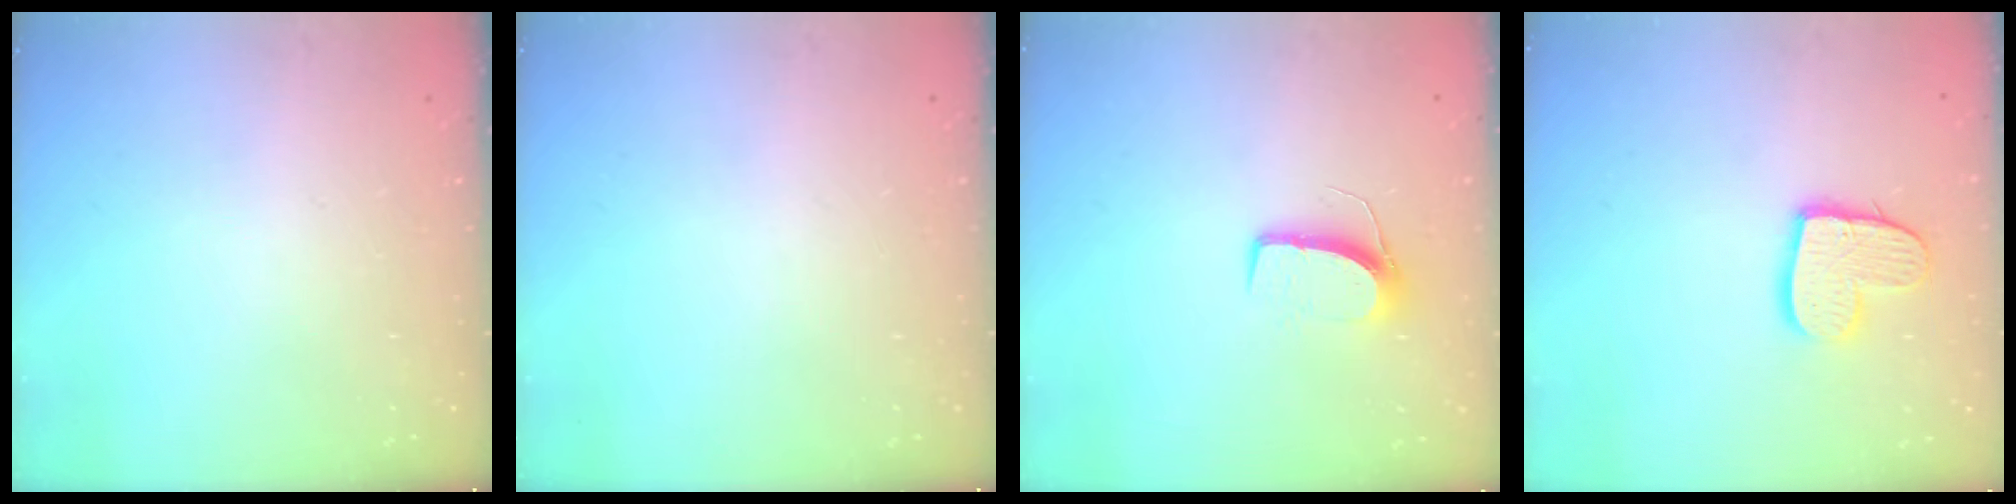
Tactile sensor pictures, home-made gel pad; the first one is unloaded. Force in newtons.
{"total": 0.0}
{"total": 7.8, "press": 7.8, "slide": 0.5}
{"total": 12.6, "press": 12.5, "slide": 1.0}